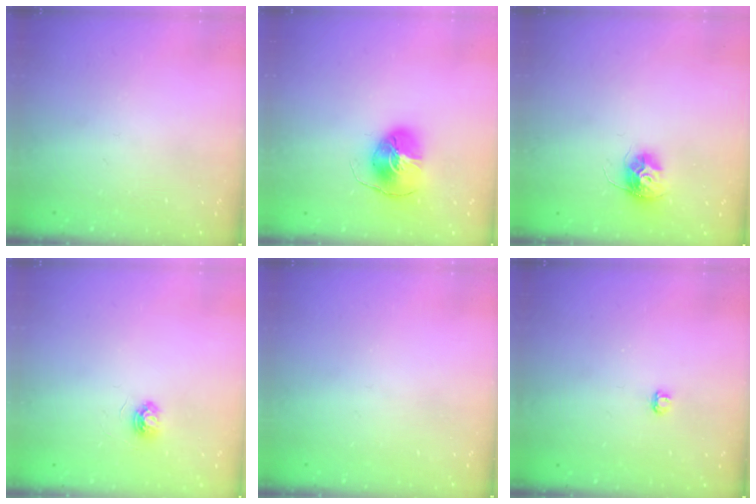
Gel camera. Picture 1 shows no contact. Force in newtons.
{"total": 8.2, "press": 8.1, "slide": 1.0}
{"total": 10.7, "press": 10.7, "slide": 0.7}
{"total": 3.7, "press": 3.7, "slide": 0.4}
{"total": 0.0}
{"total": 2.9, "press": 2.9, "slide": 0.3}